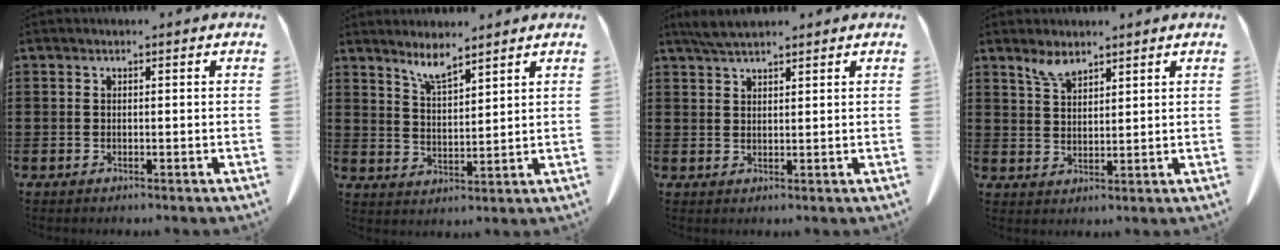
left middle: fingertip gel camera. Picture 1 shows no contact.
{"total": 4.7, "force": [4.2, 0.1, 2.2], "torque": [-0.054, -0.016, 0.076]}
{"total": 2.8, "force": [2.4, 0.5, 1.3], "torque": [-0.031, 0.001, 0.044]}
{"total": 3.4, "force": [2.9, 1.0, 1.4], "torque": [-0.035, -0.002, 0.055]}